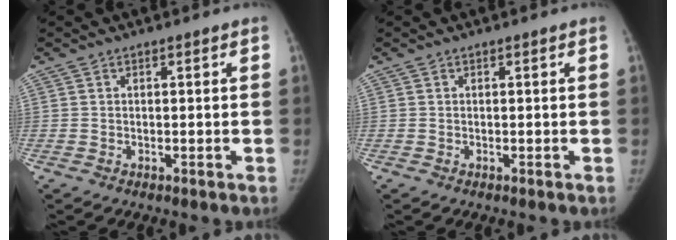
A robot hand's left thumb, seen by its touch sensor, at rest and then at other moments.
{"total": 0.0}